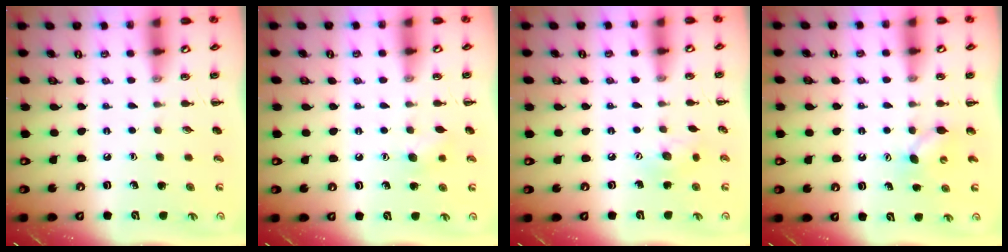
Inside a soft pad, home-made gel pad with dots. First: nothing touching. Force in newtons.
{"total": 7.6, "press": 7.4, "slide": 1.6}
{"total": 7.0, "press": 7.0, "slide": 0.9}
{"total": 4.1, "press": 3.9, "slide": 1.2}